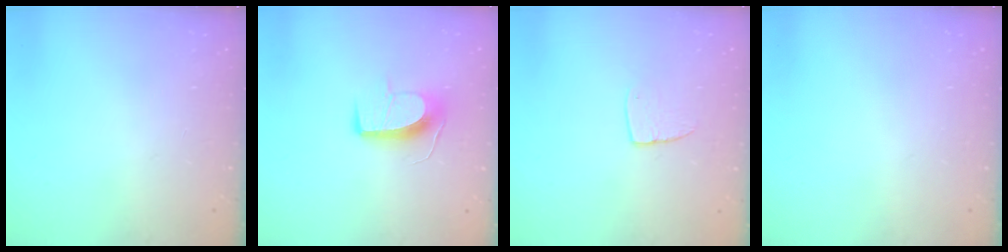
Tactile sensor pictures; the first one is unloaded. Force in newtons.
{"total": 10.1, "press": 10.1, "slide": 0.2}
{"total": 6.1, "press": 6.1, "slide": 0.4}
{"total": 0.0}